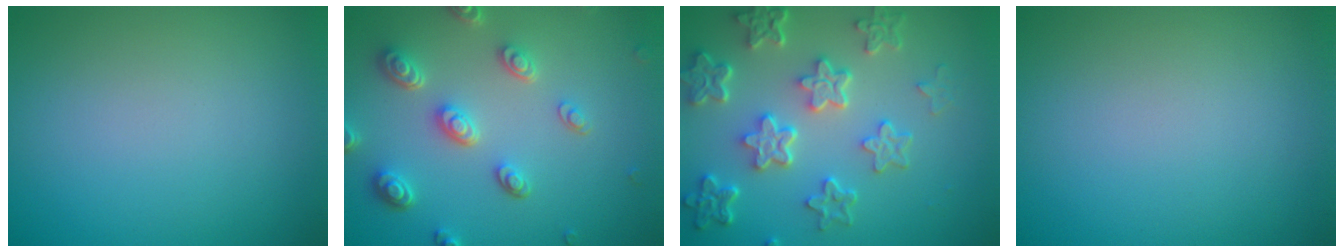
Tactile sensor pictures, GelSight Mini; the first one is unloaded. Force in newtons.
{"total": 5.1, "press": 3.8, "slide": 3.3}
{"total": 6.6, "press": 4.9, "slide": 4.4}
{"total": 0.0}